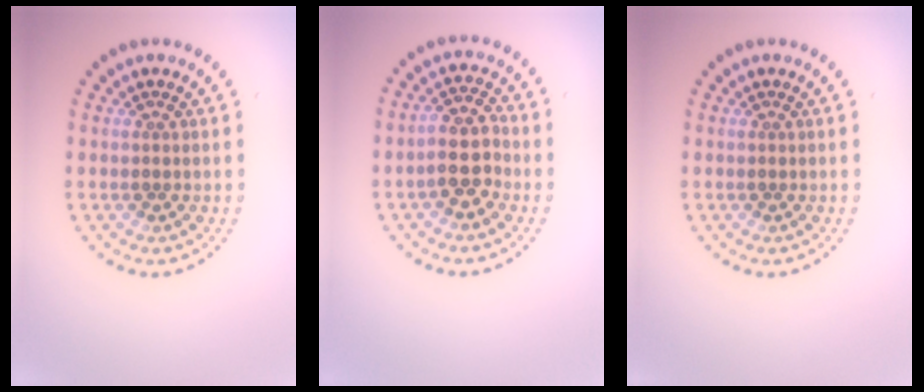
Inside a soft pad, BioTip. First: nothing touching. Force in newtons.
{"total": 3.5, "press": 3.3, "slide": 1.2}
{"total": 0.0}